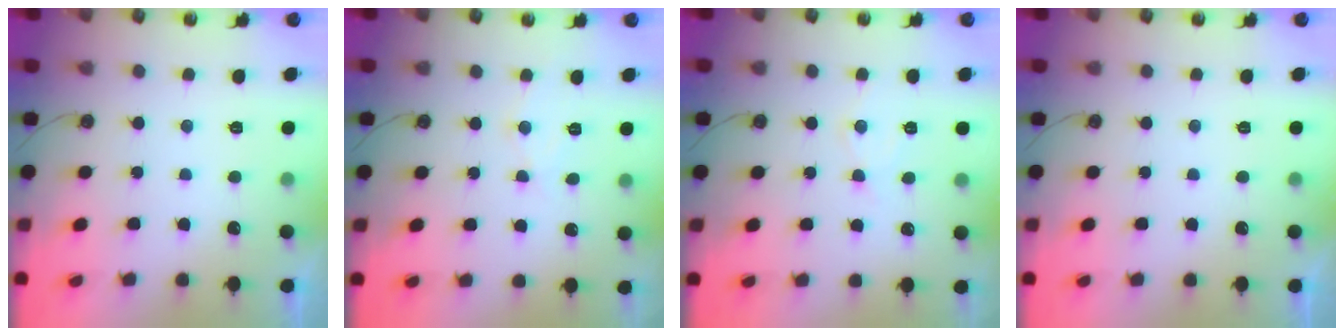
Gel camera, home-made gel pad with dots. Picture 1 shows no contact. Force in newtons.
{"total": 7.0, "press": 7.0, "slide": 0.4}
{"total": 6.8, "press": 6.8, "slide": 0.5}
{"total": 0.0}